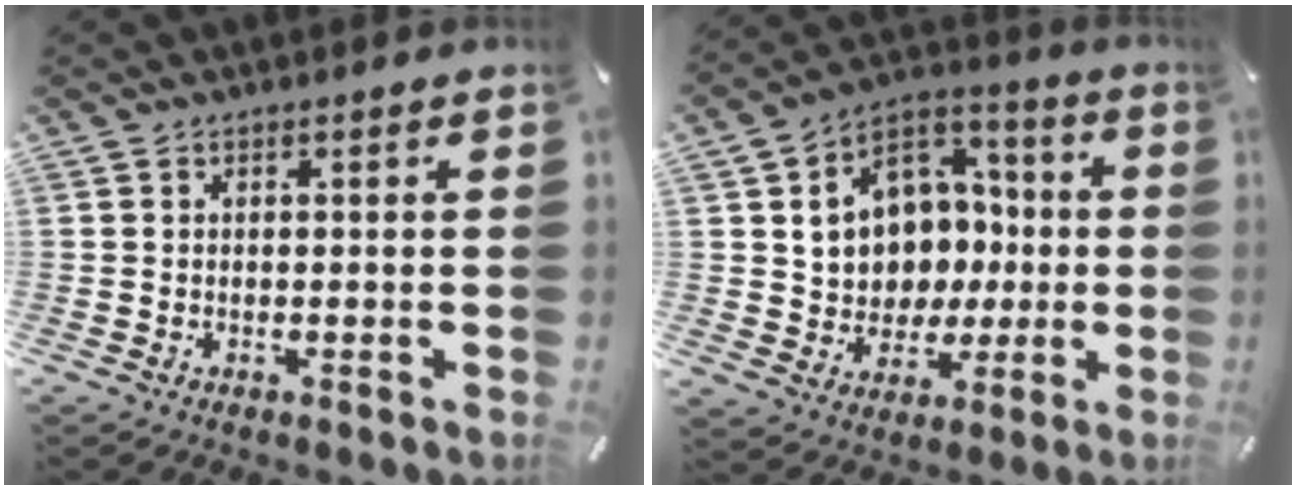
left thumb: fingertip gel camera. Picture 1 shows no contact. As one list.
[{"total": 12.3, "force": [0.5, 11.7, 3.7], "torque": [-0.062, -0.012, 0.022]}]